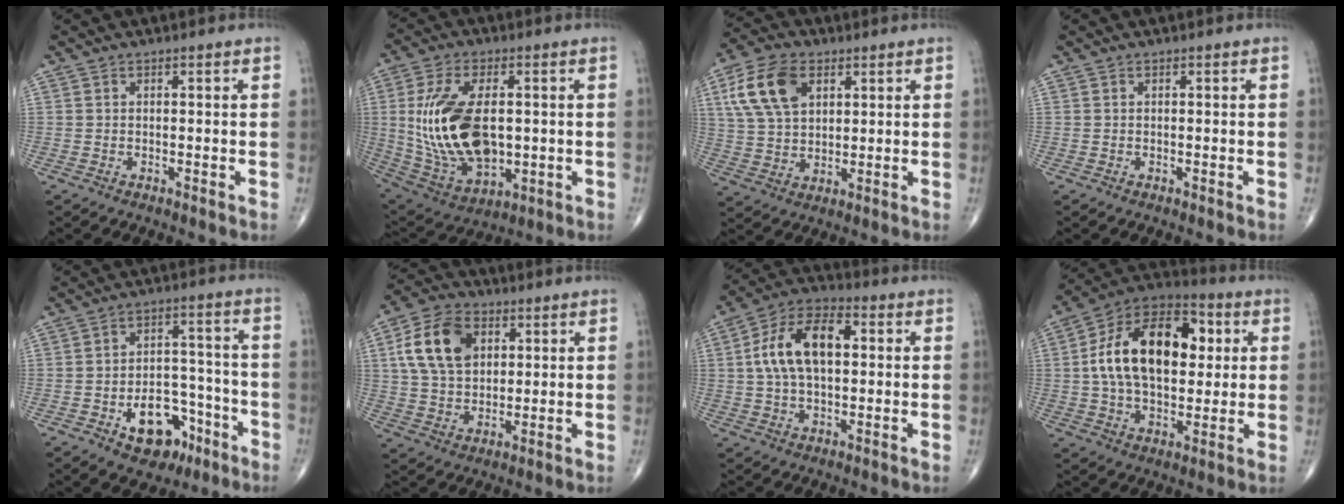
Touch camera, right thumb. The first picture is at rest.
{"total": 19.8, "force": [0.7, 10.9, 16.5], "torque": [-0.322, -0.014, 0.031]}
{"total": 12.5, "force": [4.7, 7.7, 8.7], "torque": [-0.157, -0.002, 0.091]}
{"total": 0.0}
{"total": 12.0, "force": [-5.9, 7.7, 7.1], "torque": [-0.061, 0.051, -0.081]}
{"total": 14.3, "force": [3.6, 10.9, 8.6], "torque": [-0.129, 0.005, 0.057]}
{"total": 14.2, "force": [2.1, 7.9, 11.6], "torque": [-0.209, 0.028, 0.030]}
{"total": 22.1, "force": [3.6, 13.2, 17.4], "torque": [-0.264, 0.018, 0.053]}